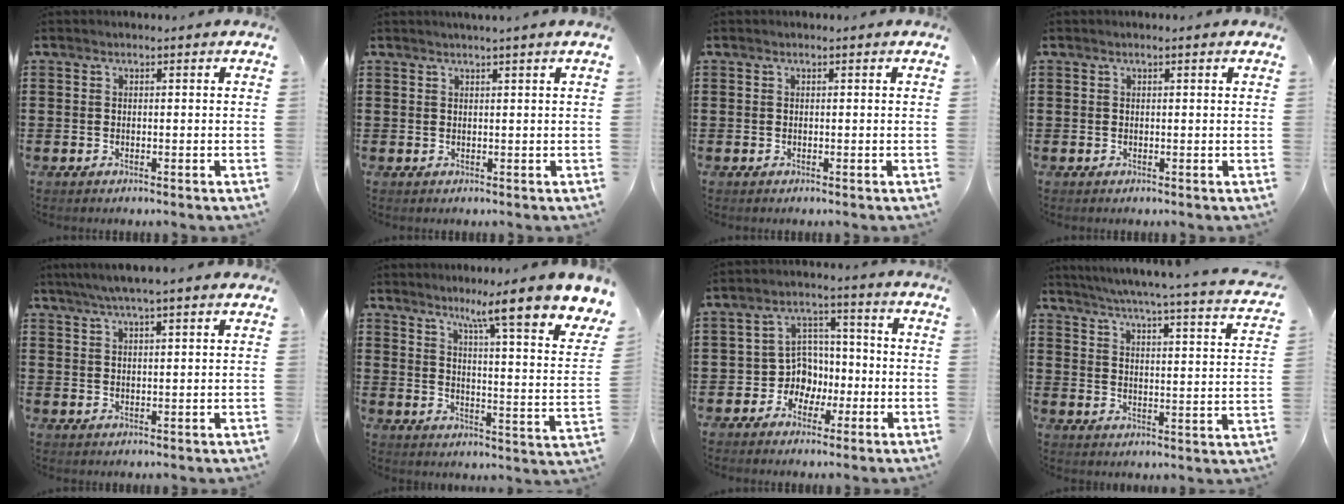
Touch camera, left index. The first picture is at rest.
{"total": 1.2, "force": [1.0, -0.4, 0.6], "torque": [-0.009, -0.003, 0.019]}
{"total": 0.0}
{"total": 0.7, "force": [0.3, 0.0, 0.6], "torque": [-0.011, 0.000, 0.006]}
{"total": 3.8, "force": [3.1, 0.1, 2.2], "torque": [-0.049, -0.002, 0.057]}
{"total": 9.2, "force": [6.9, -0.5, 6.0], "torque": [-0.102, -0.064, 0.098]}
{"total": 6.3, "force": [-1.7, 5.8, 1.7], "torque": [-0.058, 0.007, -0.034]}
{"total": 4.3, "force": [3.5, -0.8, 2.3], "torque": [-0.062, -0.037, 0.049]}